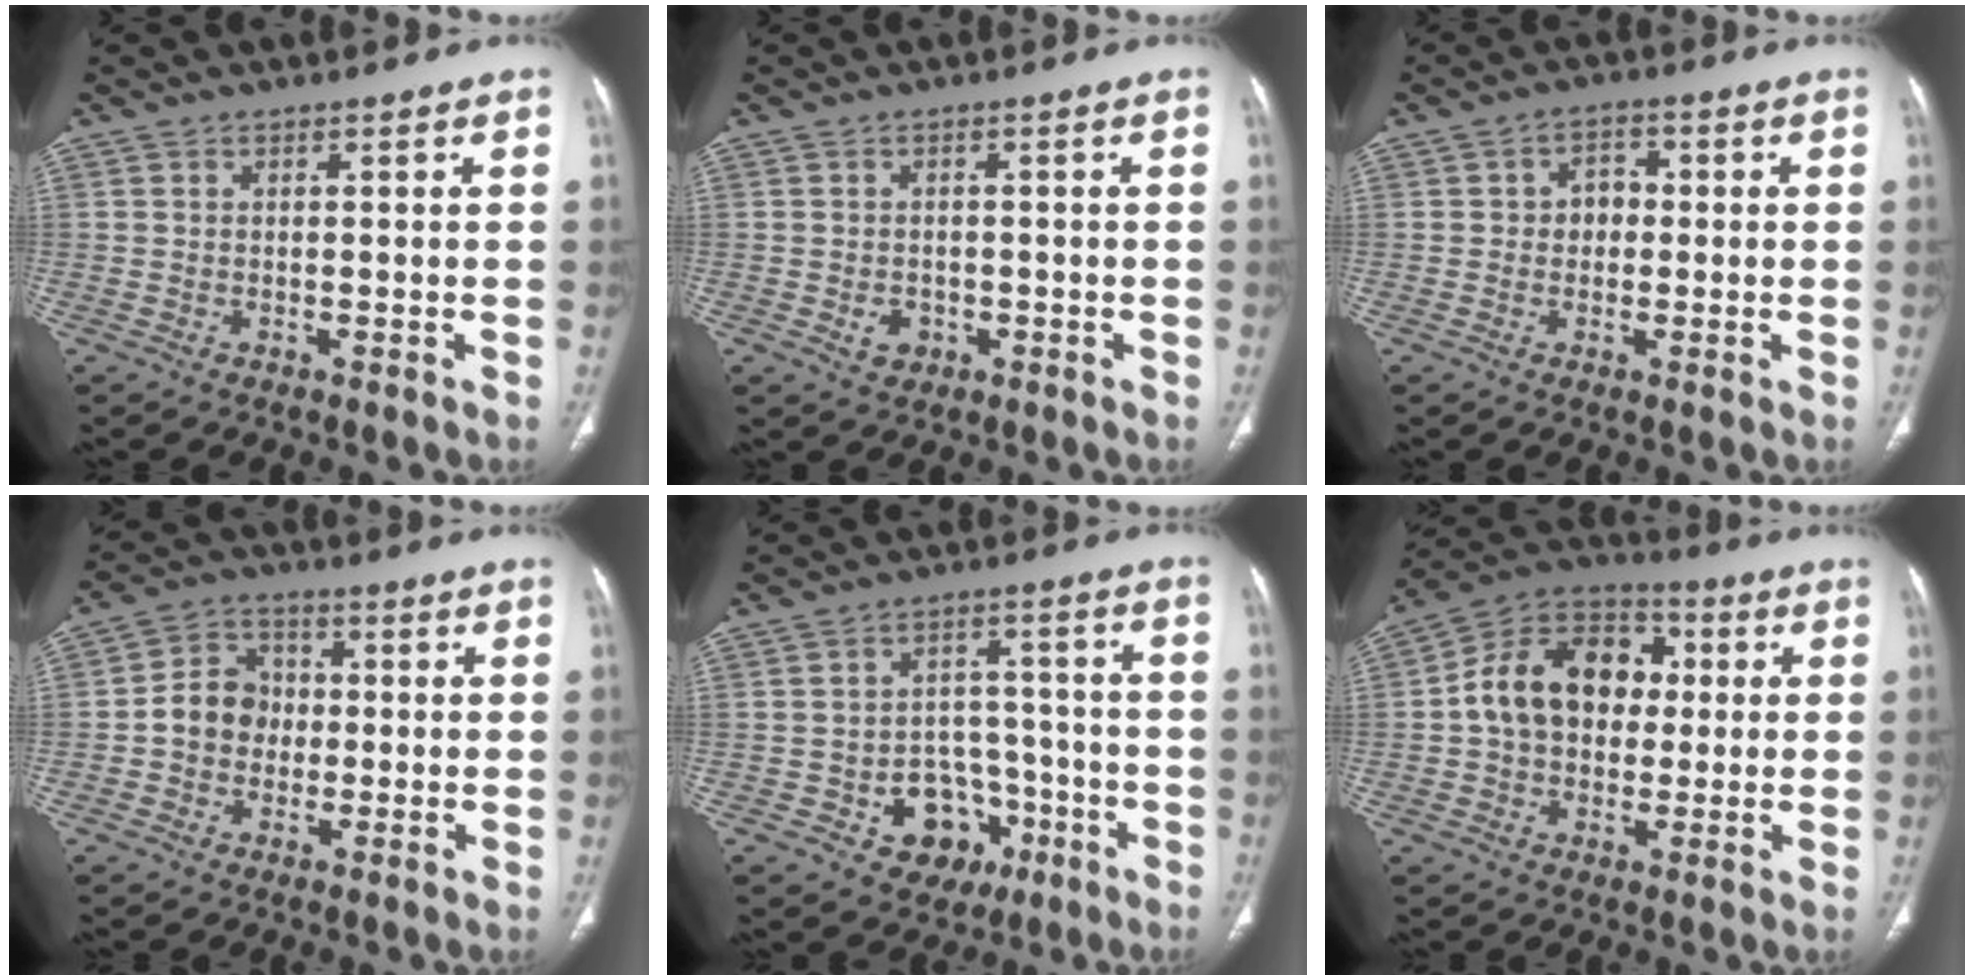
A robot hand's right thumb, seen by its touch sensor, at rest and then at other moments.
{"total": 2.6, "force": [-0.8, 2.2, 1.2], "torque": [-0.010, 0.003, -0.004]}
{"total": 4.0, "force": [0.1, 3.3, 2.3], "torque": [-0.013, 0.011, -0.005]}
{"total": 8.0, "force": [-0.7, 6.9, 3.9], "torque": [-0.043, 0.025, -0.025]}
{"total": 10.7, "force": [-4.6, 8.4, 4.7], "torque": [-0.022, 0.044, -0.058]}
{"total": 16.5, "force": [1.2, 12.2, 11.0], "torque": [-0.151, 0.032, 0.011]}